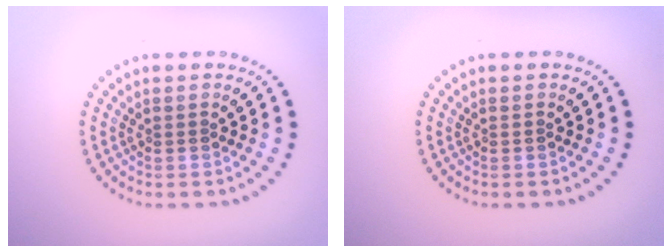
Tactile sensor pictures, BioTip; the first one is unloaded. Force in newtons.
{"total": 0.0}